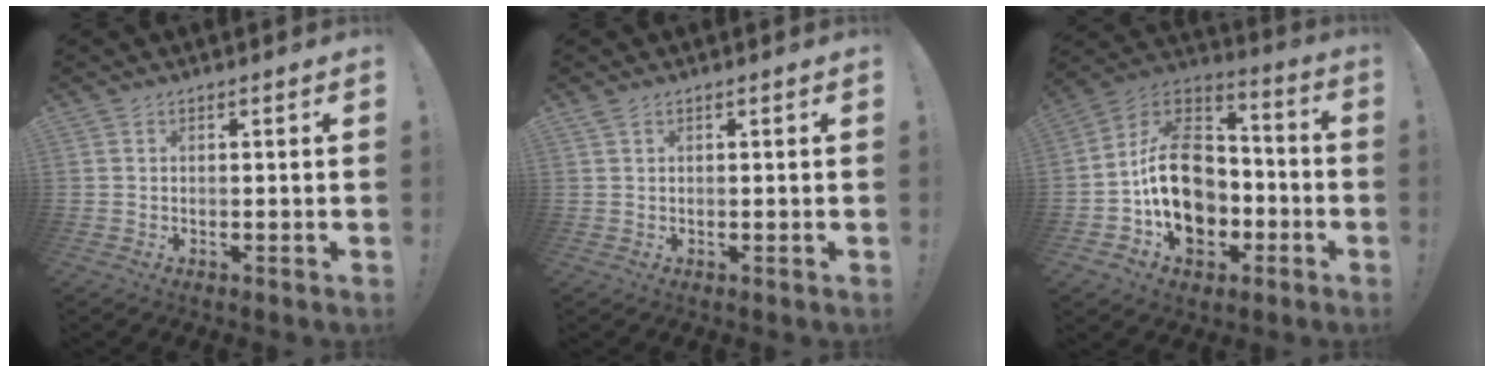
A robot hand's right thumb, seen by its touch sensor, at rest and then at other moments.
{"total": 0.8, "force": [0.5, 0.1, 0.7], "torque": [-0.022, 0.004, 0.010]}
{"total": 20.4, "force": [-3.2, 15.5, 12.9], "torque": [-0.207, 0.028, -0.038]}